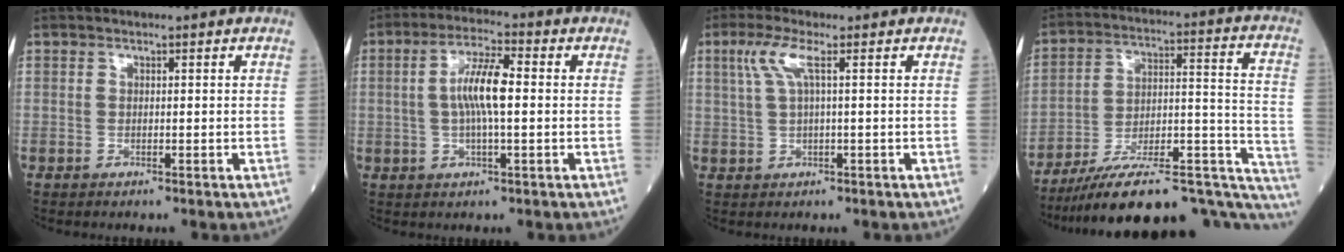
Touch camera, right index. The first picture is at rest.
{"total": 7.6, "force": [0.4, 1.3, 7.5], "torque": [-0.147, 0.011, 0.002]}
{"total": 4.0, "force": [1.4, 0.2, 3.7], "torque": [-0.090, 0.017, 0.035]}
{"total": 27.8, "force": [-22.4, 5.3, 15.6], "torque": [-0.157, 0.030, -0.319]}